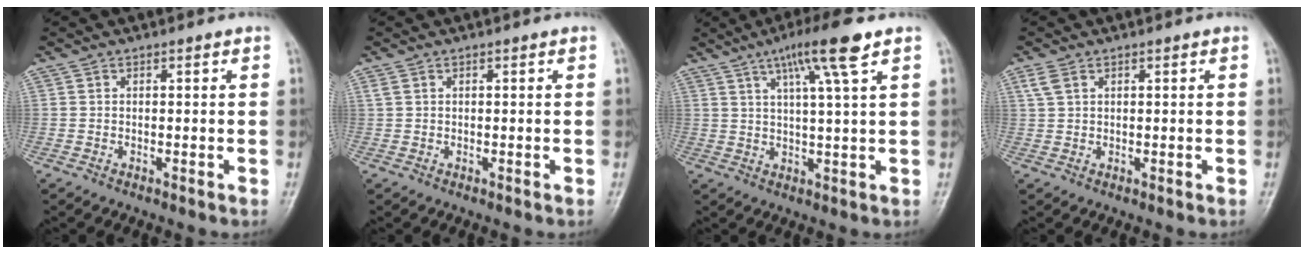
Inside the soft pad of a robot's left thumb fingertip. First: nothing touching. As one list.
[{"total": 0.7, "force": [0.4, 0.4, 0.5], "torque": [-0.010, 0.008, 0.010]}, {"total": 9.2, "force": [5.0, 0.0, 7.8], "torque": [-0.137, -0.009, 0.085]}, {"total": 2.2, "force": [1.1, 1.3, 1.4], "torque": [-0.035, 0.008, 0.031]}]